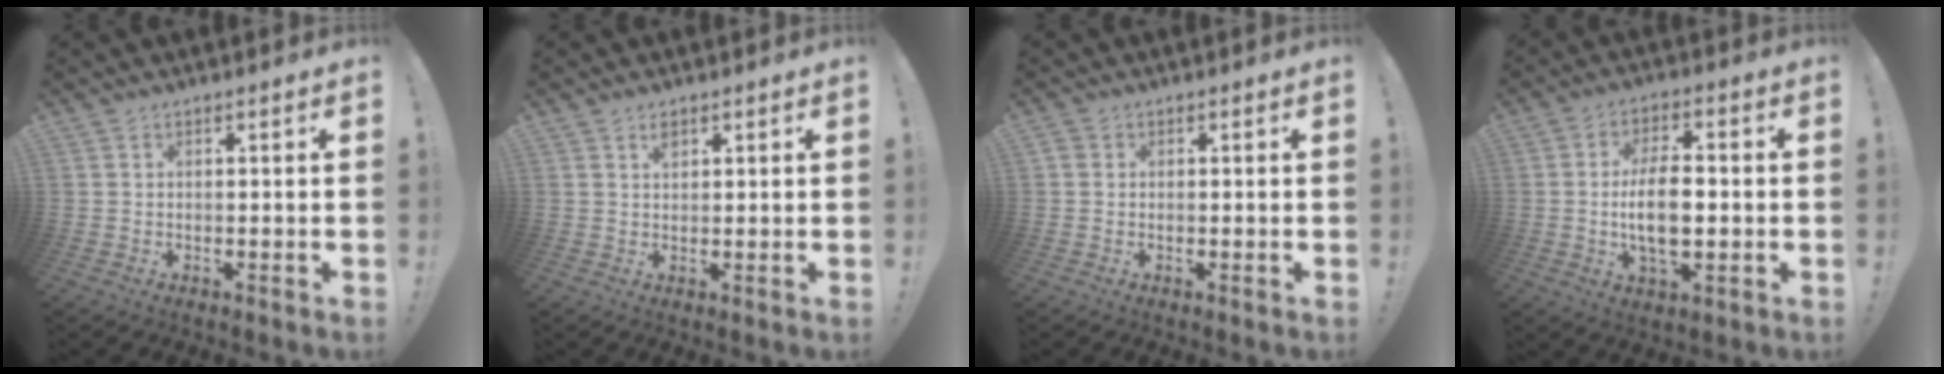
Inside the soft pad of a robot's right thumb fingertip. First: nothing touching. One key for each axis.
{"total": 1.7, "fx": 1.2, "fy": 0.9, "fz": 0.9, "tx": 0.004, "ty": -0.010, "tz": 0.018}
{"total": 1.1, "fx": 0.3, "fy": 1.0, "fz": 0.3, "tx": -0.007, "ty": 0.004, "tz": 0.005}
{"total": 11.3, "fx": -1.1, "fy": 5.4, "fz": 9.9, "tx": -0.177, "ty": -0.003, "tz": -0.025}